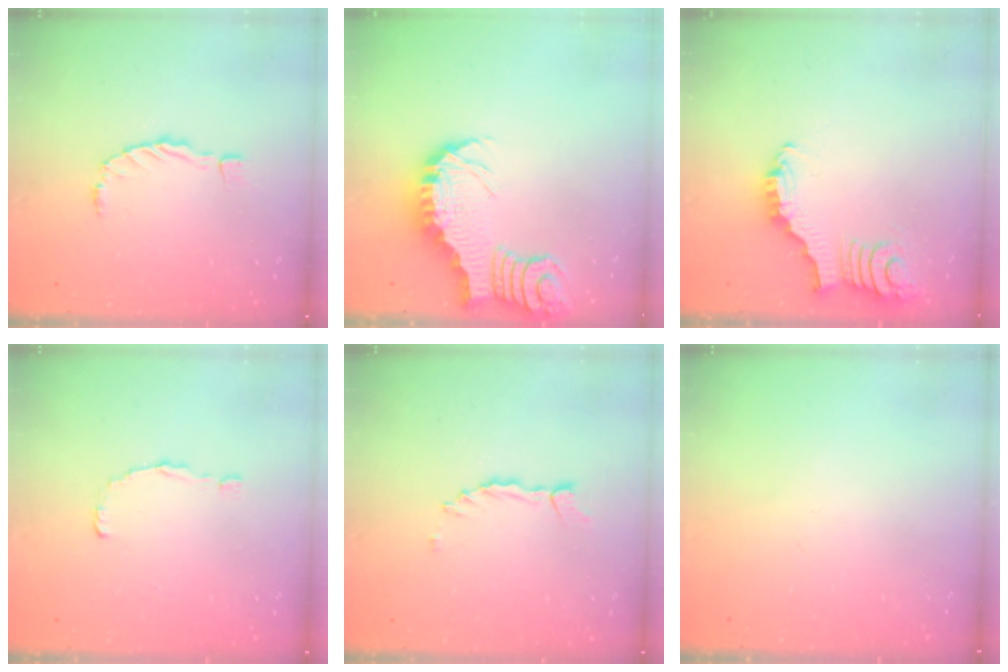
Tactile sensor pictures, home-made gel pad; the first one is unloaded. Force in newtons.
{"total": 3.3, "press": 3.3, "slide": 0.5}
{"total": 2.9, "press": 2.8, "slide": 0.4}
{"total": 0.9, "press": 0.9, "slide": 0.0}
{"total": 1.4, "press": 1.4, "slide": 0.3}
{"total": 0.0}